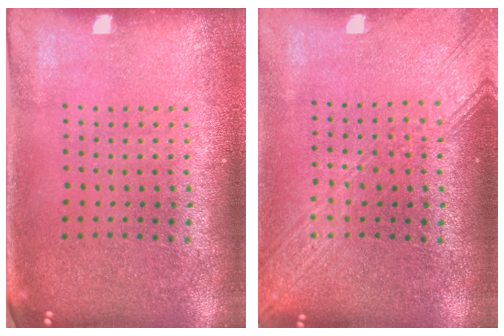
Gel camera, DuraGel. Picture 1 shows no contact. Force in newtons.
{"total": 3.4, "press": 3.3, "slide": 0.5}